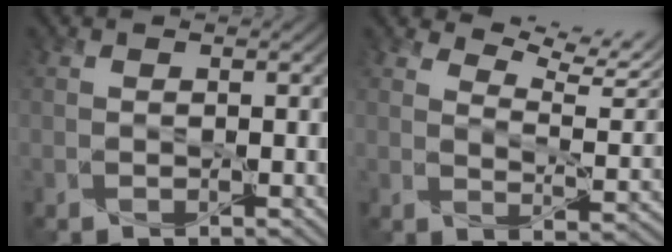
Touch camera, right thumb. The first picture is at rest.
{"total": 8.1, "force": [6.7, 2.0, 4.1], "torque": [-0.088, 0.001, 0.100]}